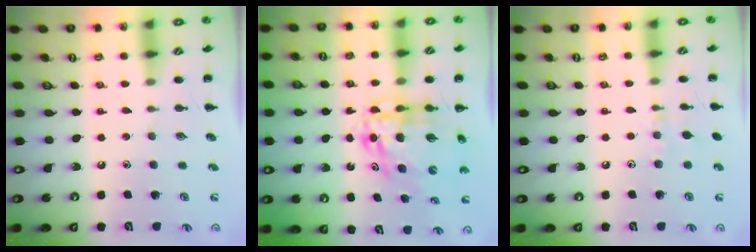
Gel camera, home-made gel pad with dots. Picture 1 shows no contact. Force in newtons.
{"total": 11.6, "press": 11.1, "slide": 3.2}
{"total": 5.9, "press": 5.8, "slide": 1.2}